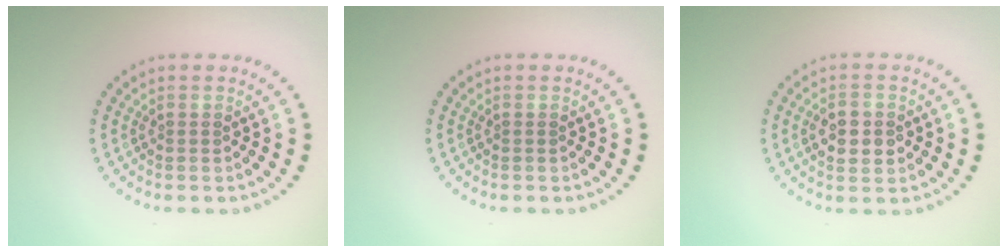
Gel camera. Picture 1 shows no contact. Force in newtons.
{"total": 0.0}
{"total": 2.9, "press": 2.9, "slide": 0.2}